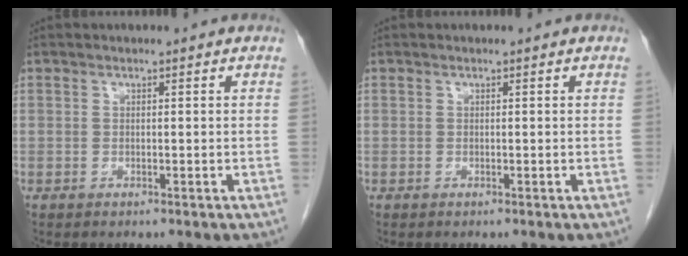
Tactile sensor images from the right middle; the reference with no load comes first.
{"total": 0.0}